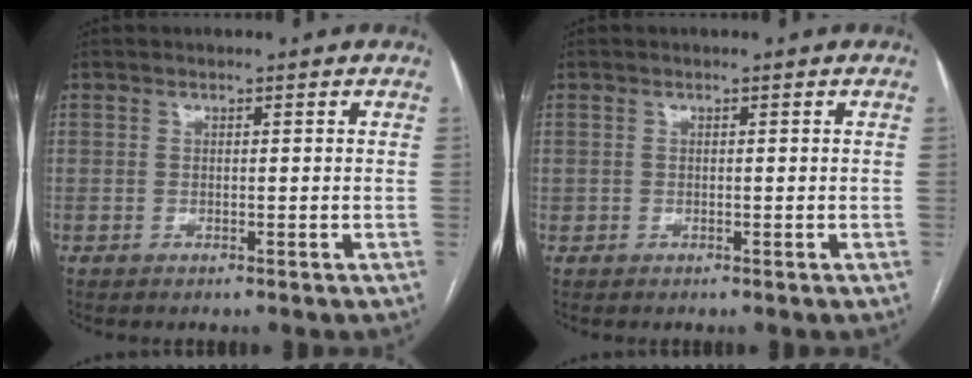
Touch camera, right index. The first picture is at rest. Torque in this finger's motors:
{"motor_torque": [0.00, -0.06, 0.01, 0.01]}